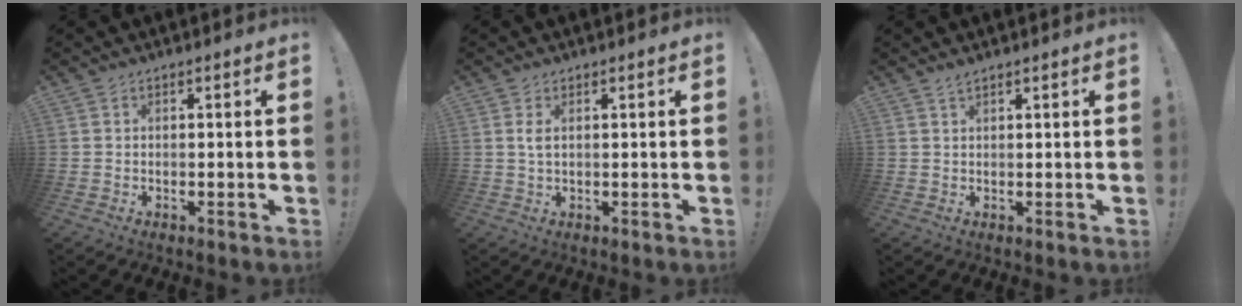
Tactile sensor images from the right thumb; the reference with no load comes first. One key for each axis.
{"total": 2.3, "fx": 0.7, "fy": 0.7, "fz": 2.1, "tx": -0.044, "ty": 0.002, "tz": 0.011}
{"total": 1.1, "fx": 1.0, "fy": 0.0, "fz": 0.5, "tx": -0.011, "ty": -0.002, "tz": 0.018}